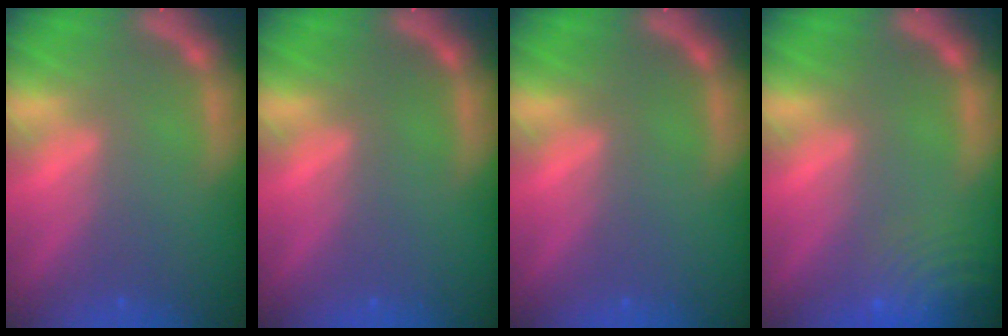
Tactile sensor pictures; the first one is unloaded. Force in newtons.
{"total": 0.0}
{"total": 0.0}
{"total": 9.5}